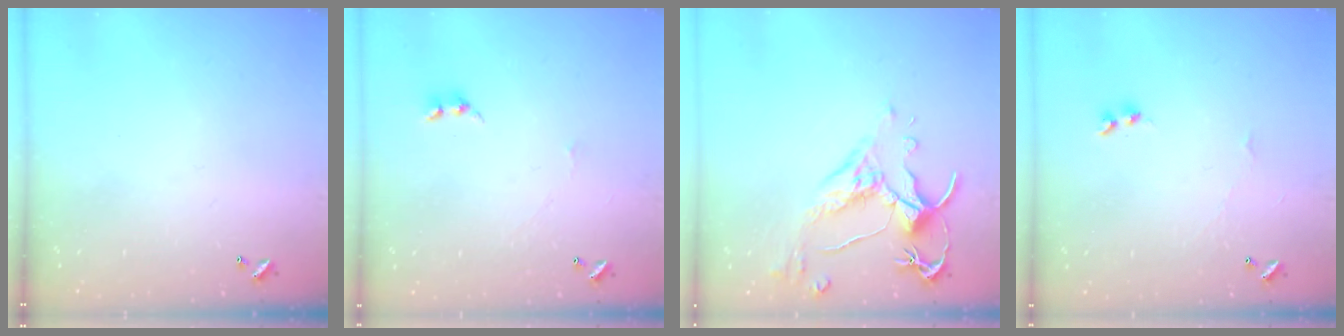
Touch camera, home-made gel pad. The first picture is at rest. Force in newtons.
{"total": 0.9, "press": 0.8, "slide": 0.4}
{"total": 2.5, "press": 2.1, "slide": 1.4}
{"total": 1.9, "press": 1.8, "slide": 0.5}